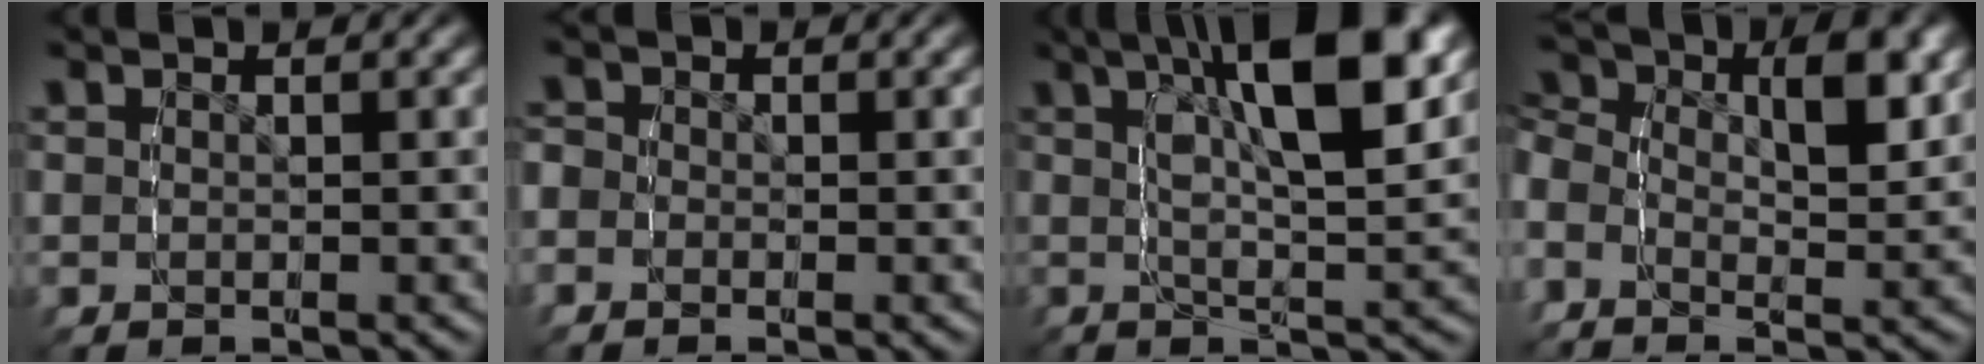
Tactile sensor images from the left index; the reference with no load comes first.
{"total": 2.5, "force": [-0.6, 2.3, 0.5], "torque": [-0.019, 0.003, -0.025]}
{"total": 10.2, "force": [3.1, 2.9, 9.2], "torque": [-0.146, 0.016, 0.042]}
{"total": 5.9, "force": [0.2, 4.0, 4.3], "torque": [-0.085, -0.002, -0.011]}